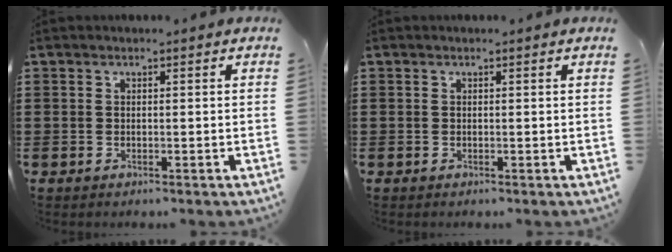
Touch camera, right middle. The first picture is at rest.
{"total": 0.0}